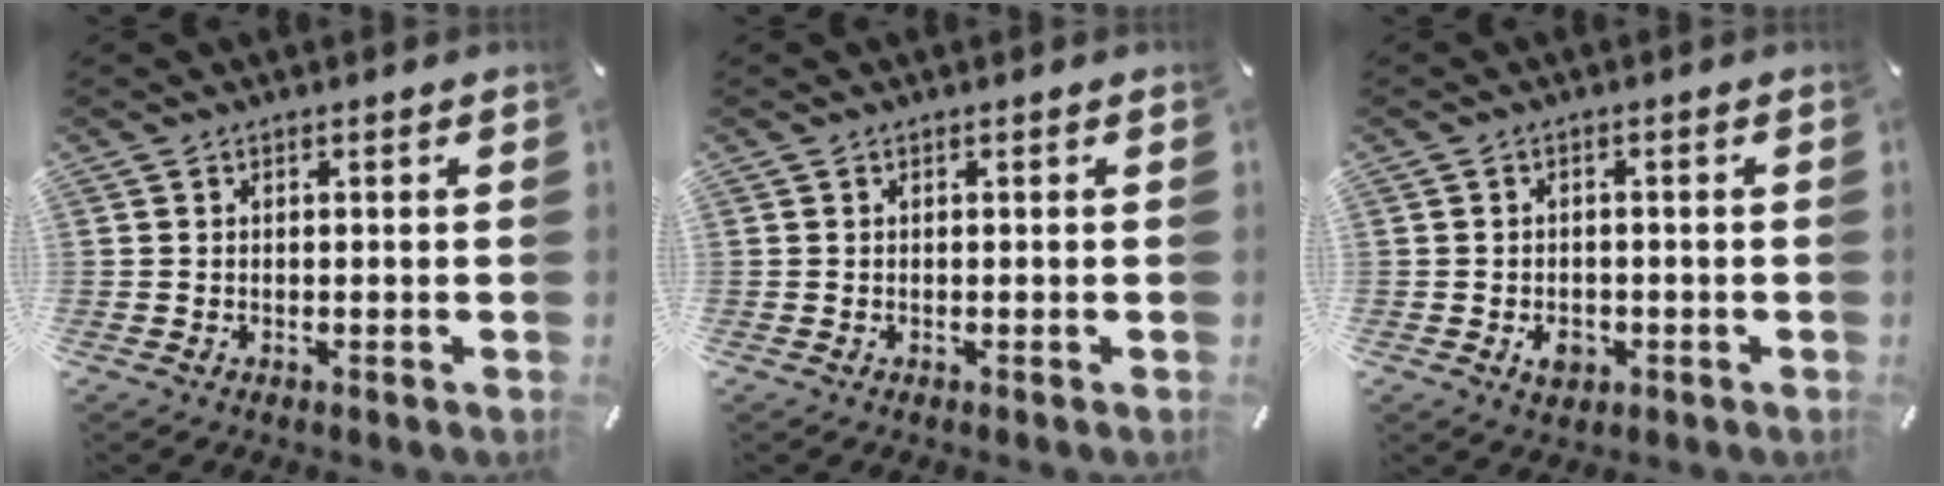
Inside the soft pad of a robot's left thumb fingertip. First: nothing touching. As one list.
[{"total": 0.0}, {"total": 4.4, "force": [-1.6, 3.3, 2.4], "torque": [-0.038, 0.003, -0.028]}]